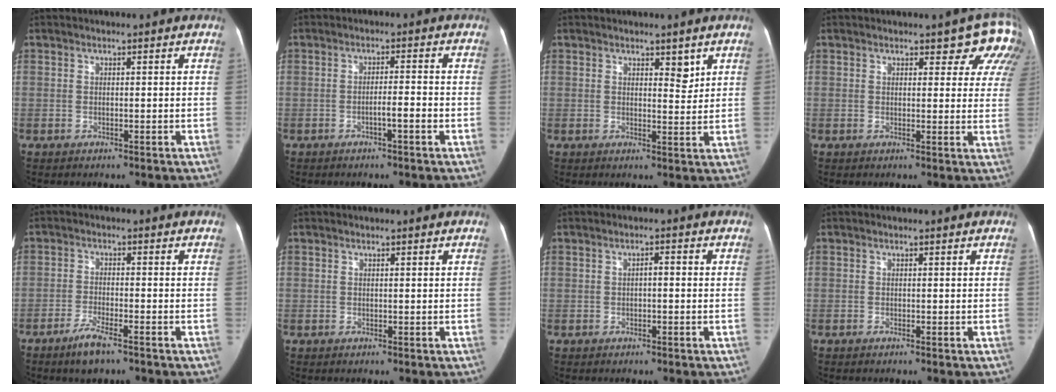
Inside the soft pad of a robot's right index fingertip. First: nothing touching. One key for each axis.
{"total": 3.0, "fx": -1.3, "fy": -0.1, "fz": 2.7, "tx": -0.037, "ty": 0.004, "tz": -0.023}
{"total": 2.6, "fx": 1.7, "fy": 1.0, "fz": 1.6, "tx": -0.015, "ty": -0.003, "tz": 0.027}
{"total": 7.2, "fx": 5.6, "fy": 3.5, "fz": 2.7, "tx": 0.000, "ty": -0.011, "tz": 0.036}
{"total": 4.5, "fx": -3.3, "fy": 0.8, "fz": 3.1, "tx": -0.068, "ty": -0.006, "tz": -0.057}
{"total": 0.0}
{"total": 1.3, "fx": -0.2, "fy": 0.4, "fz": 1.3, "tx": -0.017, "ty": 0.006, "tz": -0.005}
{"total": 0.0}